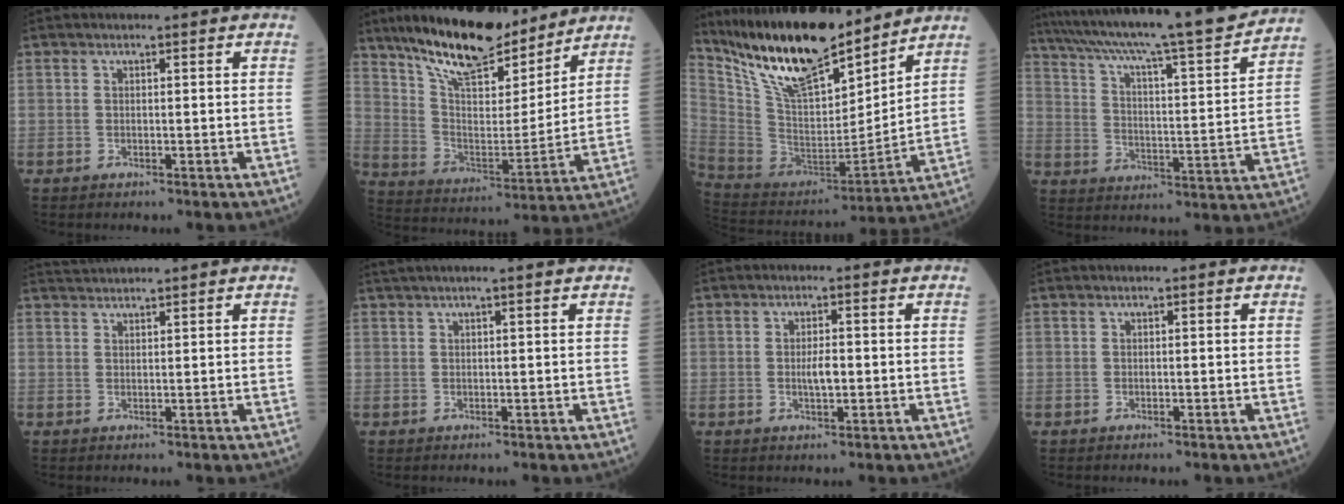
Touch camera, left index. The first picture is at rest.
{"total": 18.0, "force": [14.6, 4.9, 9.2], "torque": [-0.160, 0.002, 0.258]}
{"total": 20.1, "force": [16.3, 4.8, 10.8], "torque": [-0.200, -0.003, 0.305]}
{"total": 25.5, "force": [22.3, 0.5, 12.3], "torque": [-0.208, -0.024, 0.321]}
{"total": 2.9, "force": [2.7, -0.8, 0.4], "torque": [-0.009, 0.021, 0.059]}
{"total": 4.7, "force": [3.9, -0.9, 2.5], "torque": [-0.033, 0.024, 0.059]}
{"total": 2.6, "force": [-0.2, 0.7, 2.5], "torque": [-0.047, 0.001, -0.002]}
{"total": 0.0}